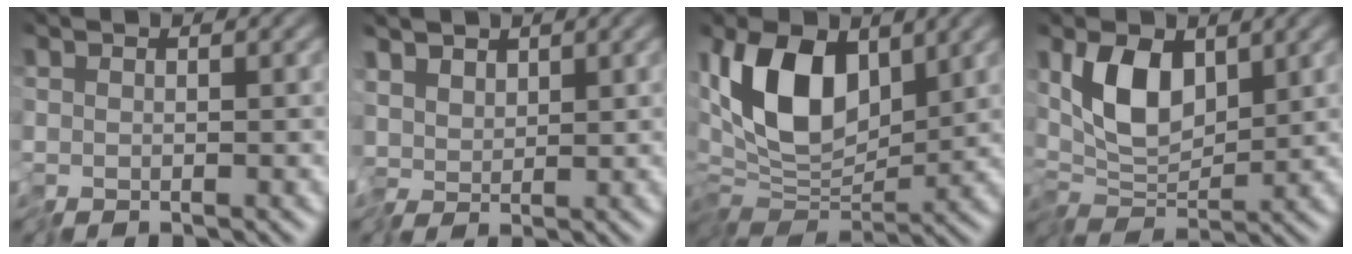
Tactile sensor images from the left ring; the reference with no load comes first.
{"total": 2.1, "force": [0.7, 1.8, 1.0], "torque": [-0.021, 0.001, 0.005]}
{"total": 9.1, "force": [2.2, 5.1, 7.2], "torque": [-0.150, 0.001, 0.025]}
{"total": 5.6, "force": [1.5, 2.8, 4.6], "torque": [-0.087, -0.007, 0.021]}